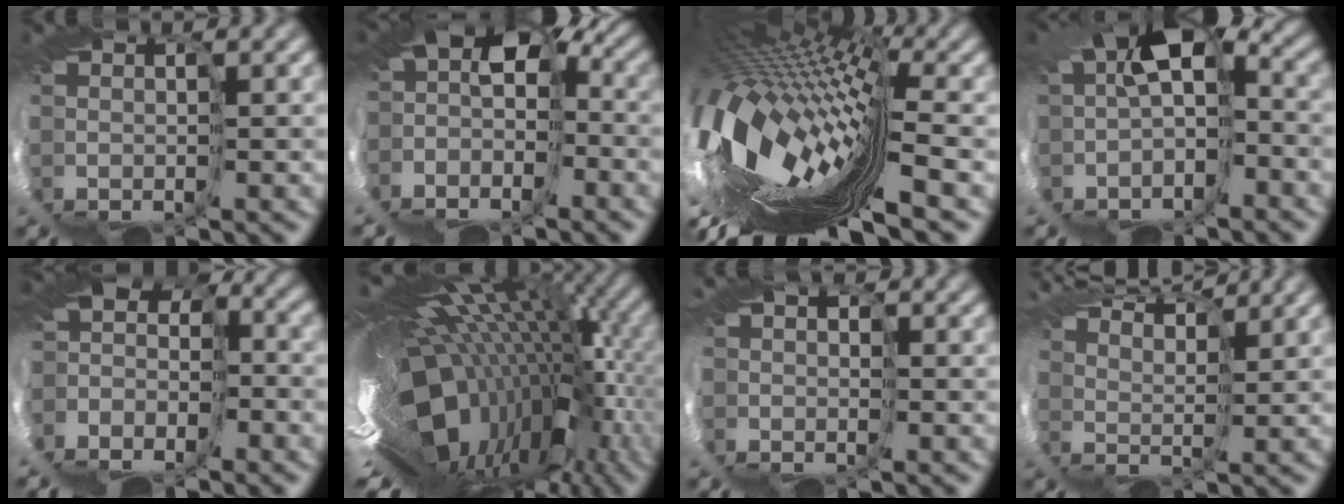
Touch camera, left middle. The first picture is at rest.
{"total": 5.0, "force": [-2.8, 3.3, 2.6], "torque": [-0.051, -0.029, -0.012]}
{"total": 11.7, "force": [-1.4, 3.0, 11.2], "torque": [-0.188, -0.022, -0.024]}
{"total": 5.7, "force": [-1.6, 2.2, 5.0], "torque": [-0.089, -0.017, -0.013]}
{"total": 4.7, "force": [-3.9, 2.2, 1.6], "torque": [-0.048, -0.026, -0.040]}
{"total": 15.1, "force": [0.3, 8.2, 12.7], "torque": [-0.191, -0.030, 0.021]}
{"total": 0.7, "force": [-0.6, 0.1, -0.1], "torque": [0.027, 0.002, -0.012]}
{"total": 7.1, "force": [6.9, -1.7, -0.5], "torque": [0.011, 0.024, 0.100]}